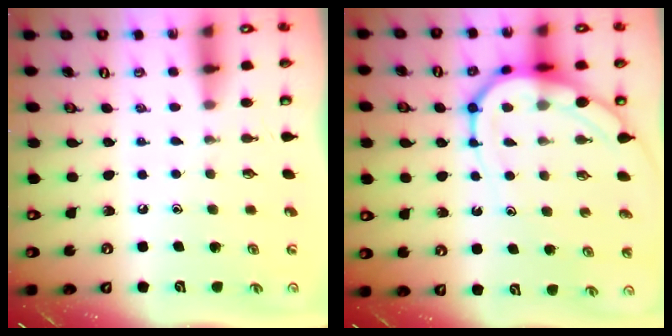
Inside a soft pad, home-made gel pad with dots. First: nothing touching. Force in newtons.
{"total": 10.4, "press": 10.3, "slide": 1.0}